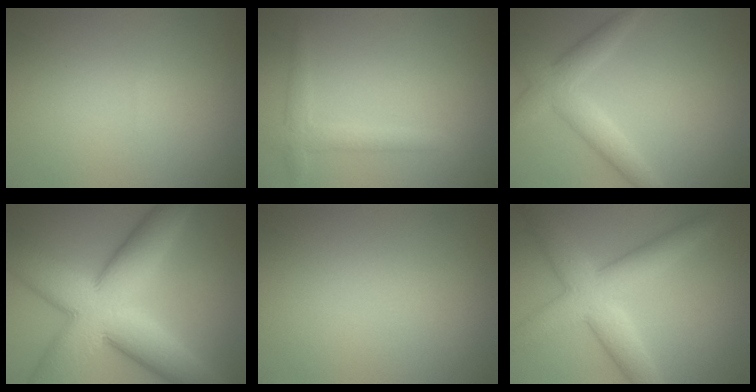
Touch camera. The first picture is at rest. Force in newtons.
{"total": 2.1, "press": 2.1, "slide": 0.1}
{"total": 3.9, "press": 3.9, "slide": 0.1}
{"total": 13.5, "press": 13.5, "slide": 0.5}
{"total": 0.0}
{"total": 6.8, "press": 6.8, "slide": 0.3}